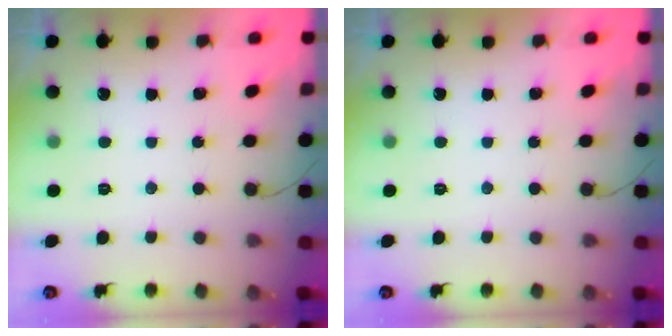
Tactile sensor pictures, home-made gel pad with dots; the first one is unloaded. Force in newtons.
{"total": 0.0}